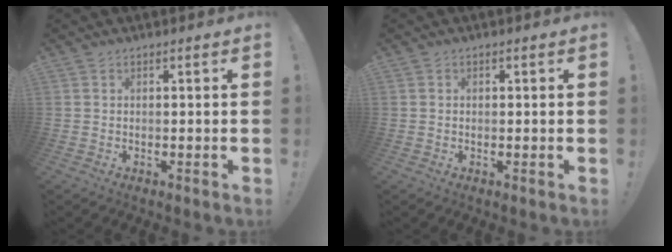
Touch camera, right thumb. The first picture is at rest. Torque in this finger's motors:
{"motor_torque": [-0.19, 0.03, -0.21, 0.07, 0.04]}